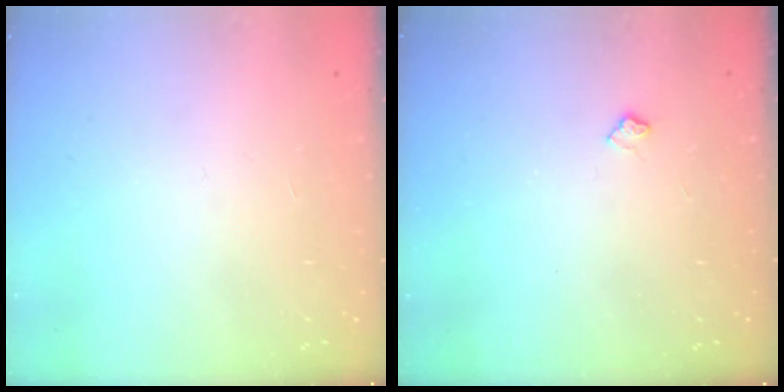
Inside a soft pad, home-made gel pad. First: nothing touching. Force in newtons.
{"total": 4.5, "press": 4.5, "slide": 0.6}